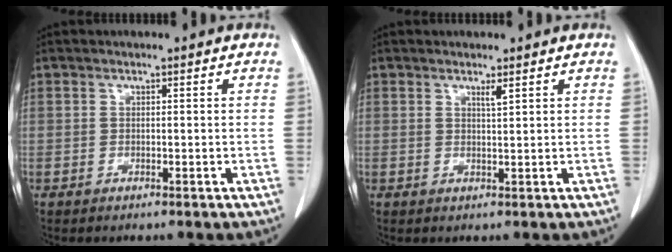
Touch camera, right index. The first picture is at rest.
{"total": 1.2, "force": [0.8, -0.1, 0.9], "torque": [-0.018, -0.006, 0.018]}